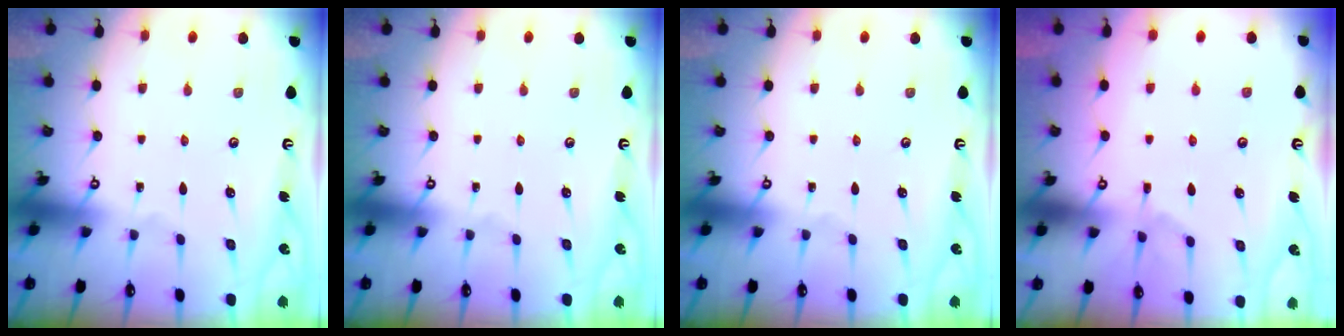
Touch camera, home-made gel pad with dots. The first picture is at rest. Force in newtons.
{"total": 0.0}
{"total": 0.0}
{"total": 2.3, "press": 2.0, "slide": 1.2}